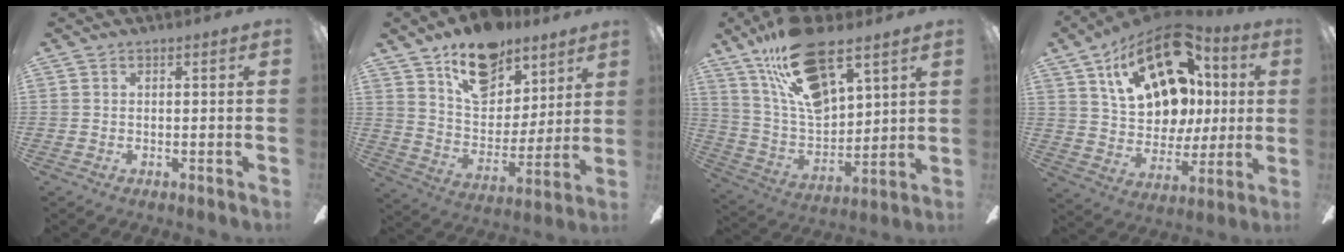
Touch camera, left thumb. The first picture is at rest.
{"total": 17.5, "force": [12.0, 10.1, 7.7], "torque": [-0.116, -0.074, 0.218]}
{"total": 20.3, "force": [12.9, 8.6, 13.1], "torque": [-0.243, -0.063, 0.228]}
{"total": 24.1, "force": [11.2, 15.2, 15.0], "torque": [-0.244, -0.046, 0.204]}